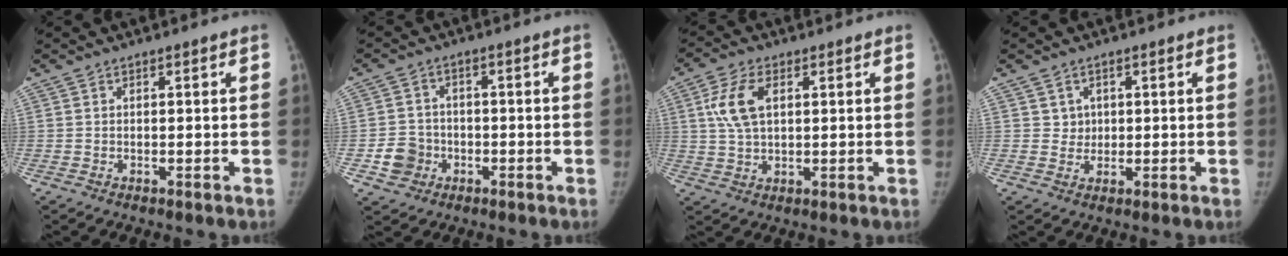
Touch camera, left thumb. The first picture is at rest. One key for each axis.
{"total": 5.6, "fx": -1.9, "fy": 5.1, "fz": 1.5, "tx": -0.005, "ty": 0.015, "tz": -0.031}
{"total": 7.7, "fx": 2.2, "fy": 4.4, "fz": 6.0, "tx": -0.120, "ty": 0.002, "tz": 0.043}
{"total": 2.6, "fx": 0.8, "fy": 2.4, "fz": 0.3, "tx": 0.013, "ty": -0.003, "tz": 0.014}